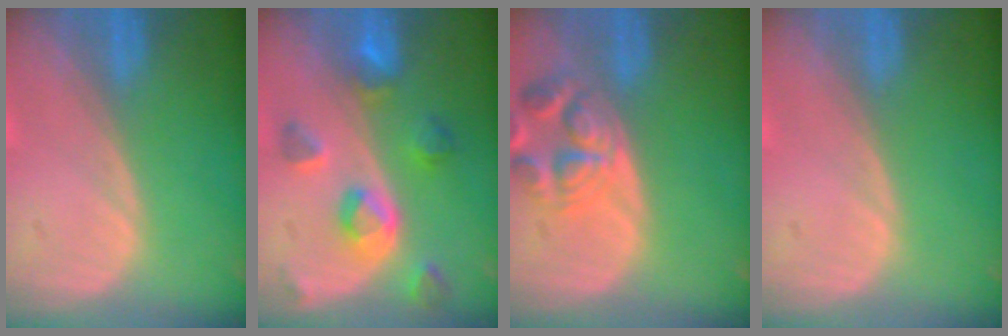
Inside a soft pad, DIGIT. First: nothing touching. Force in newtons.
{"total": 7.8, "press": 7.0, "slide": 3.5}
{"total": 6.9, "press": 6.3, "slide": 2.8}
{"total": 0.0}